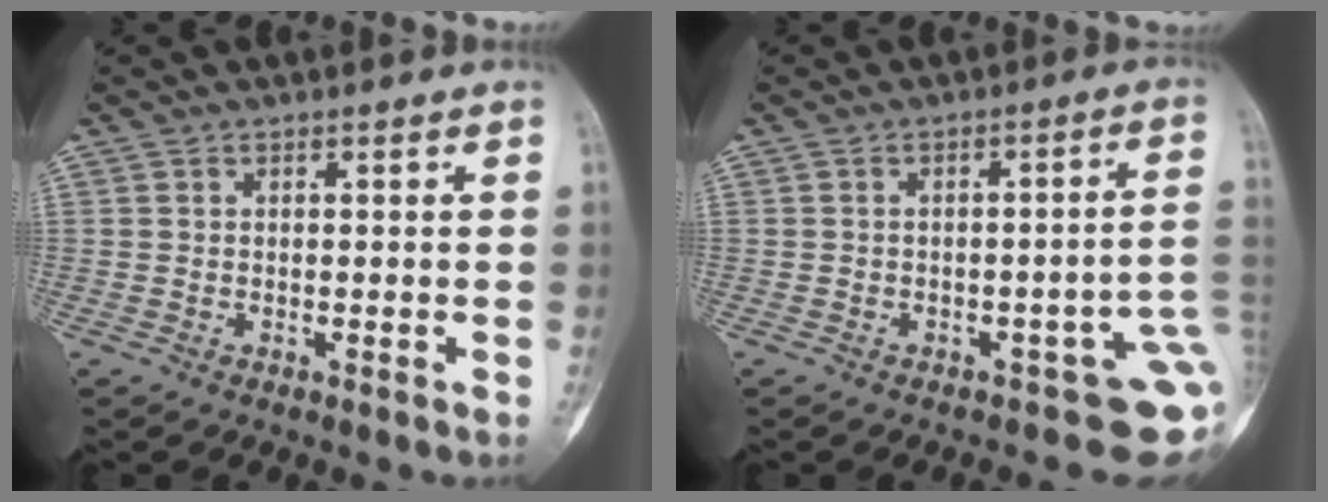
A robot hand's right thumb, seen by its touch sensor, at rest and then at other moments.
{"total": 9.3, "force": [-3.1, 3.8, 7.9], "torque": [-0.069, 0.023, -0.034]}